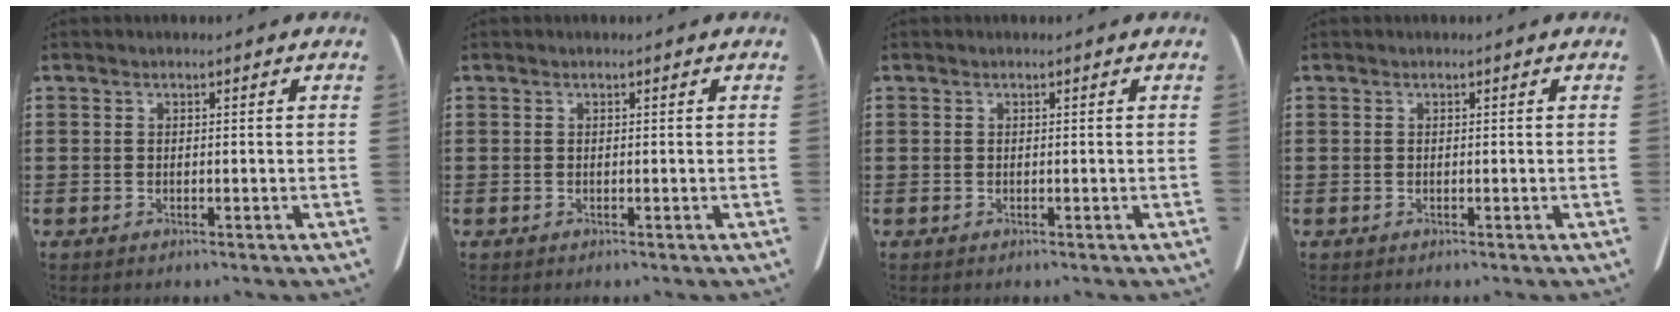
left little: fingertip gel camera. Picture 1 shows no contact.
{"total": 0.0}
{"total": 0.0}
{"total": 0.0}